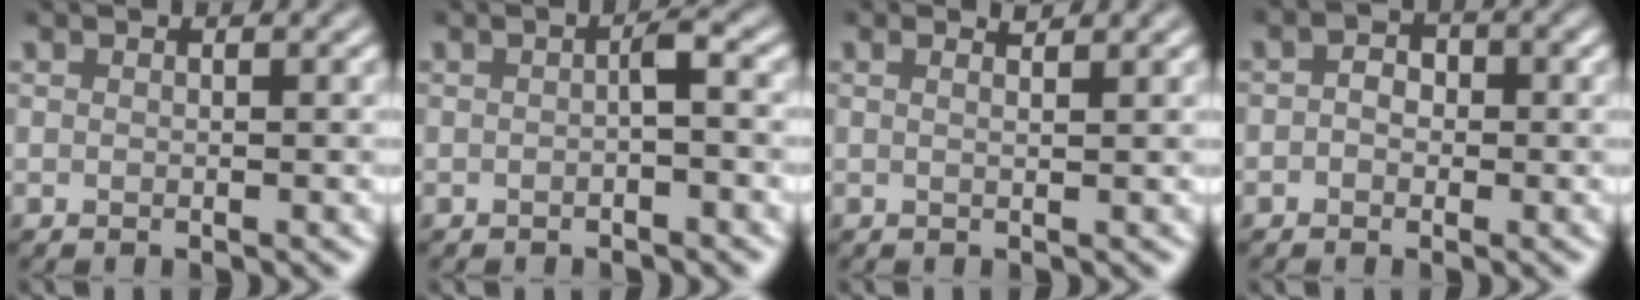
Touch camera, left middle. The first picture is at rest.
{"total": 1.4, "force": [-0.4, 0.2, 1.3], "torque": [-0.022, 0.005, -0.008]}
{"total": 1.7, "force": [1.0, 0.5, 1.3], "torque": [-0.008, 0.001, -0.007]}
{"total": 1.8, "force": [-0.3, 1.4, 1.1], "torque": [-0.013, 0.002, -0.015]}